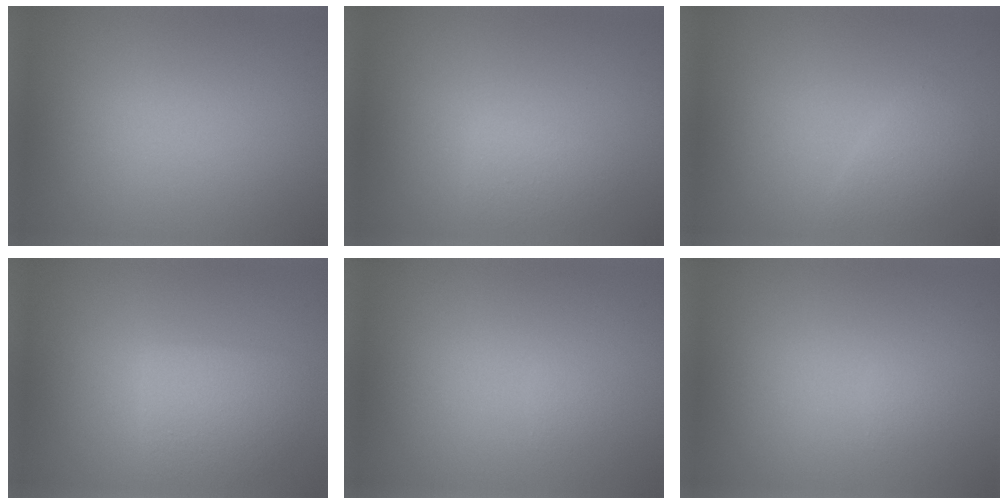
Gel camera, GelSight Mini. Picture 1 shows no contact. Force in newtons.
{"total": 1.7, "press": 1.7, "slide": 0.1}
{"total": 1.8, "press": 1.8, "slide": 0.2}
{"total": 3.3, "press": 3.3, "slide": 0.1}
{"total": 0.5, "press": 0.5, "slide": 0.1}
{"total": 0.5, "press": 0.5, "slide": 0.1}